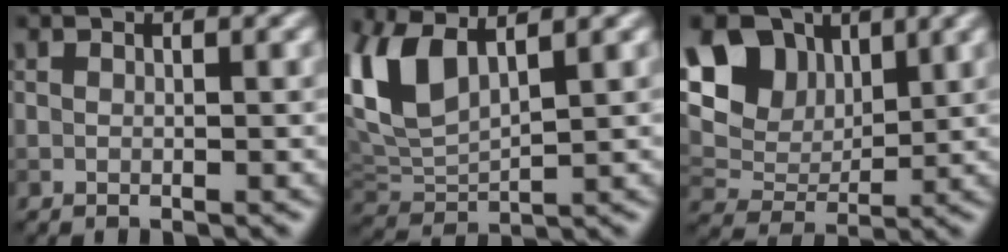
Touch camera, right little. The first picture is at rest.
{"total": 6.8, "force": [3.1, 3.2, 5.2], "torque": [-0.136, 0.008, 0.059]}
{"total": 10.8, "force": [4.8, 7.8, 5.8], "torque": [-0.112, 0.023, 0.080]}